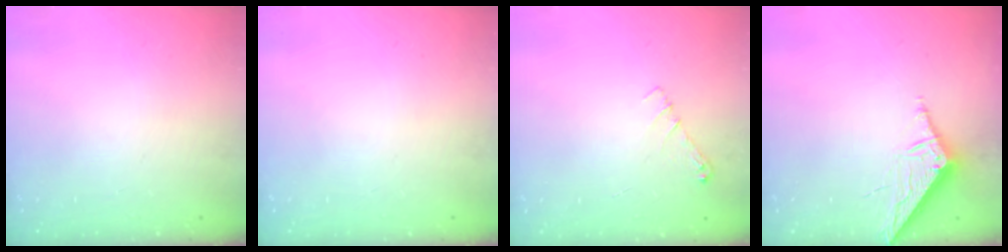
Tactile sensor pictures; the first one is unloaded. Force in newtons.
{"total": 0.0}
{"total": 4.1, "press": 4.1, "slide": 0.6}
{"total": 6.6, "press": 6.6, "slide": 0.1}